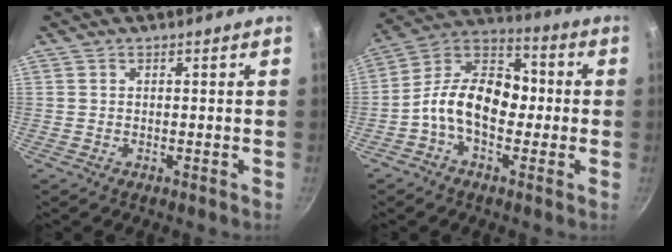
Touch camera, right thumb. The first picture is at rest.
{"total": 14.6, "force": [-1.8, 9.6, 10.8], "torque": [-0.145, 0.044, -0.061]}